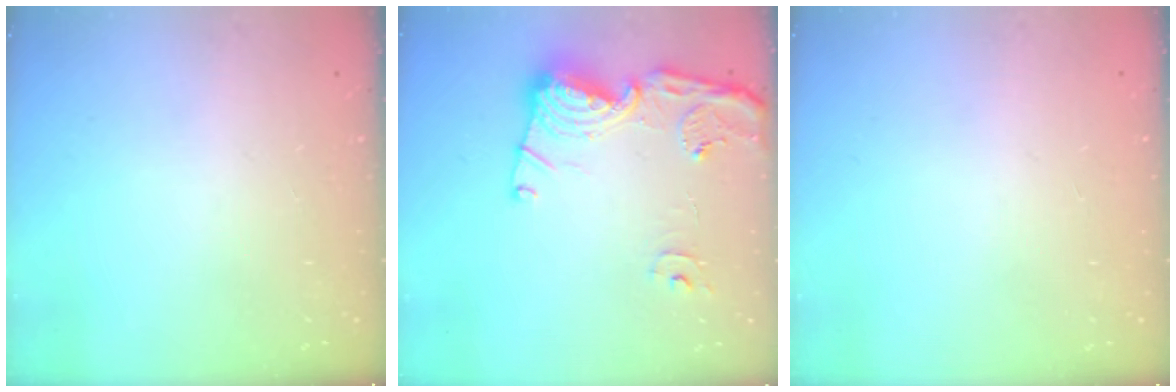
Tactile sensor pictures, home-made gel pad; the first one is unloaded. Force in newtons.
{"total": 16.3, "press": 16.2, "slide": 1.5}
{"total": 1.1, "press": 0.9, "slide": 0.6}